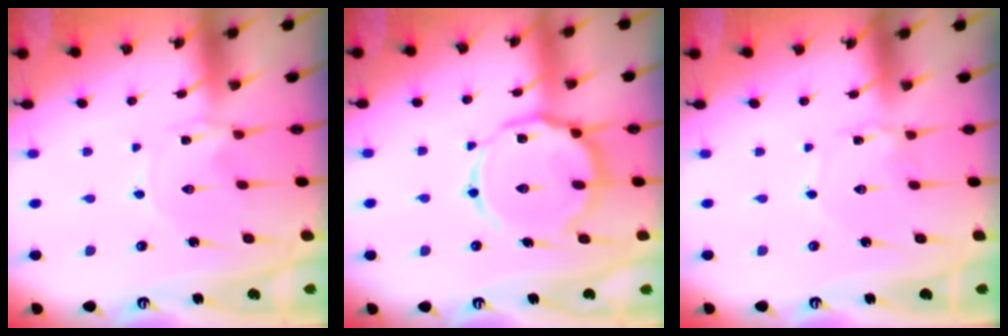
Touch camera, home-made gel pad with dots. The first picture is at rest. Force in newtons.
{"total": 14.9, "press": 14.9, "slide": 1.3}
{"total": 1.4, "press": 1.4, "slide": 0.1}